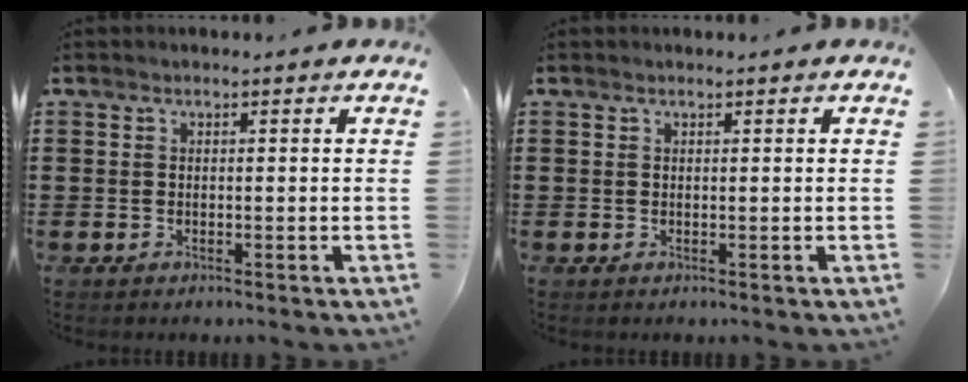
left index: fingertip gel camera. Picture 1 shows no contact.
{"total": 0.0}